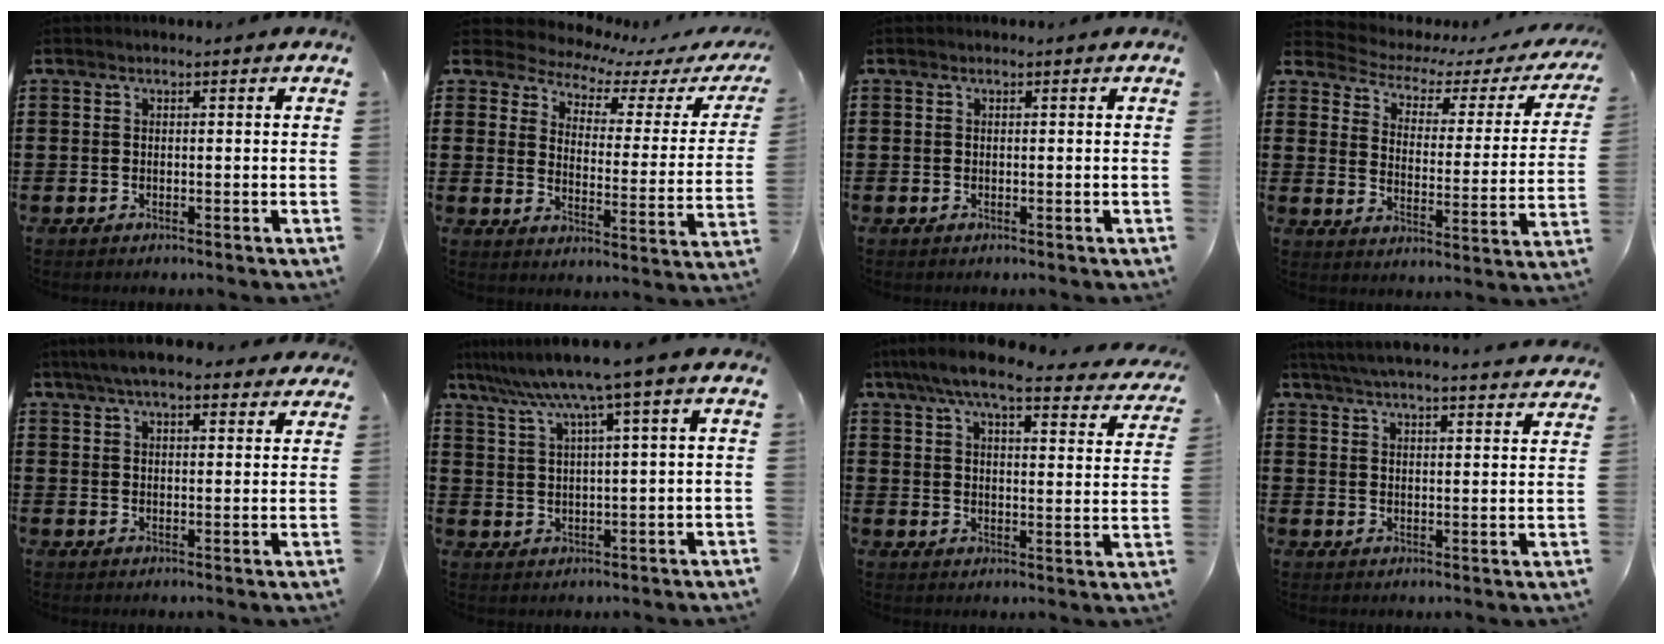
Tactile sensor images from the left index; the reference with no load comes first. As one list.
[{"total": 3.7, "force": [3.3, 1.3, 1.1], "torque": [-0.049, -0.026, 0.050]}, {"total": 0.0}, {"total": 2.9, "force": [2.0, 1.4, 1.4], "torque": [-0.046, -0.015, 0.022]}, {"total": 6.1, "force": [5.2, 1.4, 3.0], "torque": [-0.070, 0.000, 0.095]}, {"total": 6.9, "force": [4.2, -0.4, 5.4], "torque": [-0.118, -0.021, 0.067]}, {"total": 8.1, "force": [6.9, 0.7, 4.3], "torque": [-0.098, -0.033, 0.119]}, {"total": 5.4, "force": [5.2, -0.6, 1.4], "torque": [-0.044, -0.029, 0.092]}]